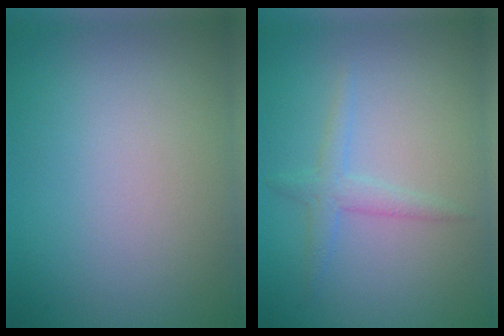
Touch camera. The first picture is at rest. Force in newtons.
{"total": 1.9, "press": 1.9, "slide": 0.1}